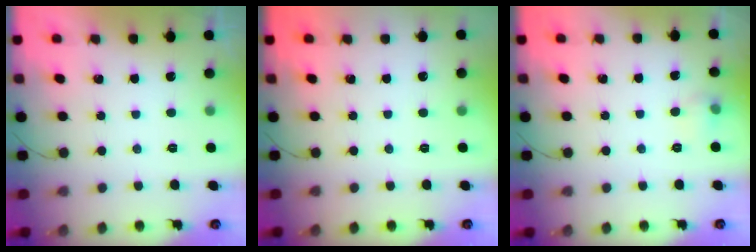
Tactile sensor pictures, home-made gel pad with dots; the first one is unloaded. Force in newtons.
{"total": 0.0}
{"total": 4.6, "press": 4.3, "slide": 1.7}